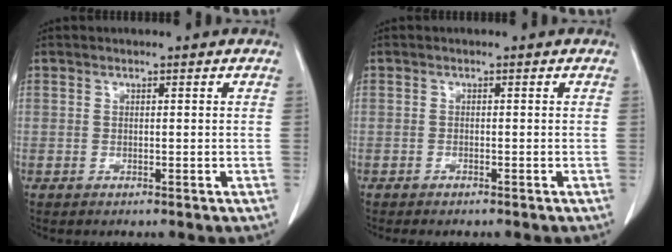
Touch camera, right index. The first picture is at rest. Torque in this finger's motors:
{"motor_torque": [0.19, -0.17, 0.10, 0.02]}